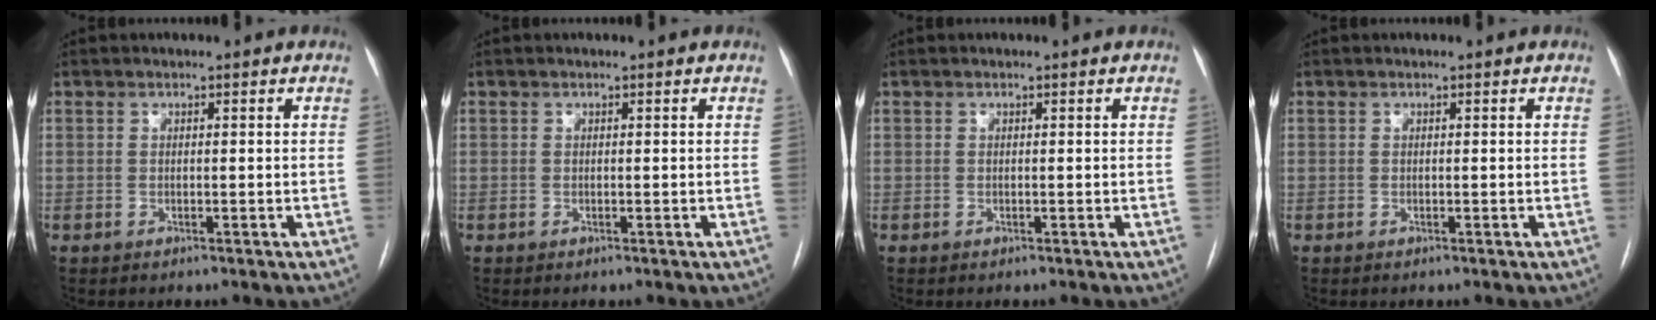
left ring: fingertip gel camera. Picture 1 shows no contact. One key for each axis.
{"total": 0.0}
{"total": 0.0}
{"total": 0.0}